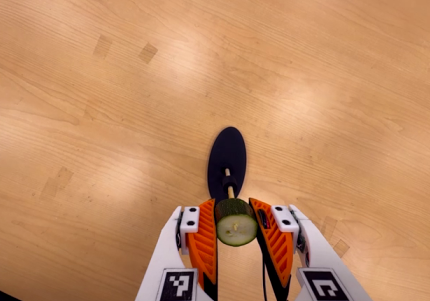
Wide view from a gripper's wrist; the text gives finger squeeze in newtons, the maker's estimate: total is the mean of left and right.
{"total": 10.4, "left": 9.6, "right": 11.1}